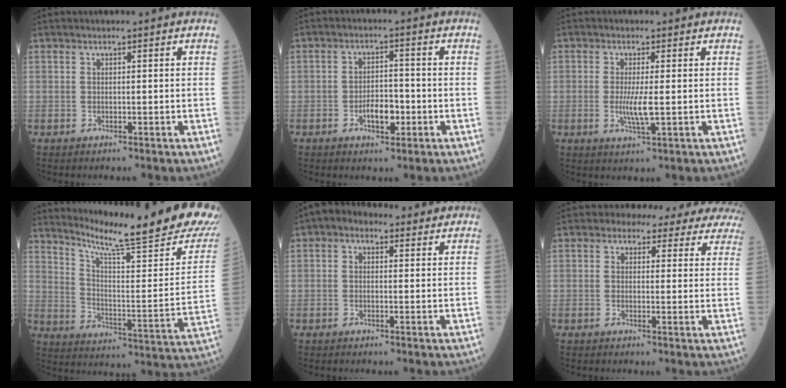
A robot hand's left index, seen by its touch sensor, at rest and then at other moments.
{"total": 4.5, "force": [-1.7, 2.1, 3.5], "torque": [-0.061, 0.005, -0.027]}
{"total": 3.7, "force": [-0.3, 0.2, 3.7], "torque": [-0.079, -0.008, -0.005]}
{"total": 26.2, "force": [22.7, 0.5, 13.1], "torque": [-0.204, -0.096, 0.301]}
{"total": 4.2, "force": [2.3, 2.7, 2.1], "torque": [-0.036, 0.033, 0.034]}
{"total": 14.2, "force": [13.0, 5.1, 2.5], "torque": [-0.001, -0.010, 0.116]}